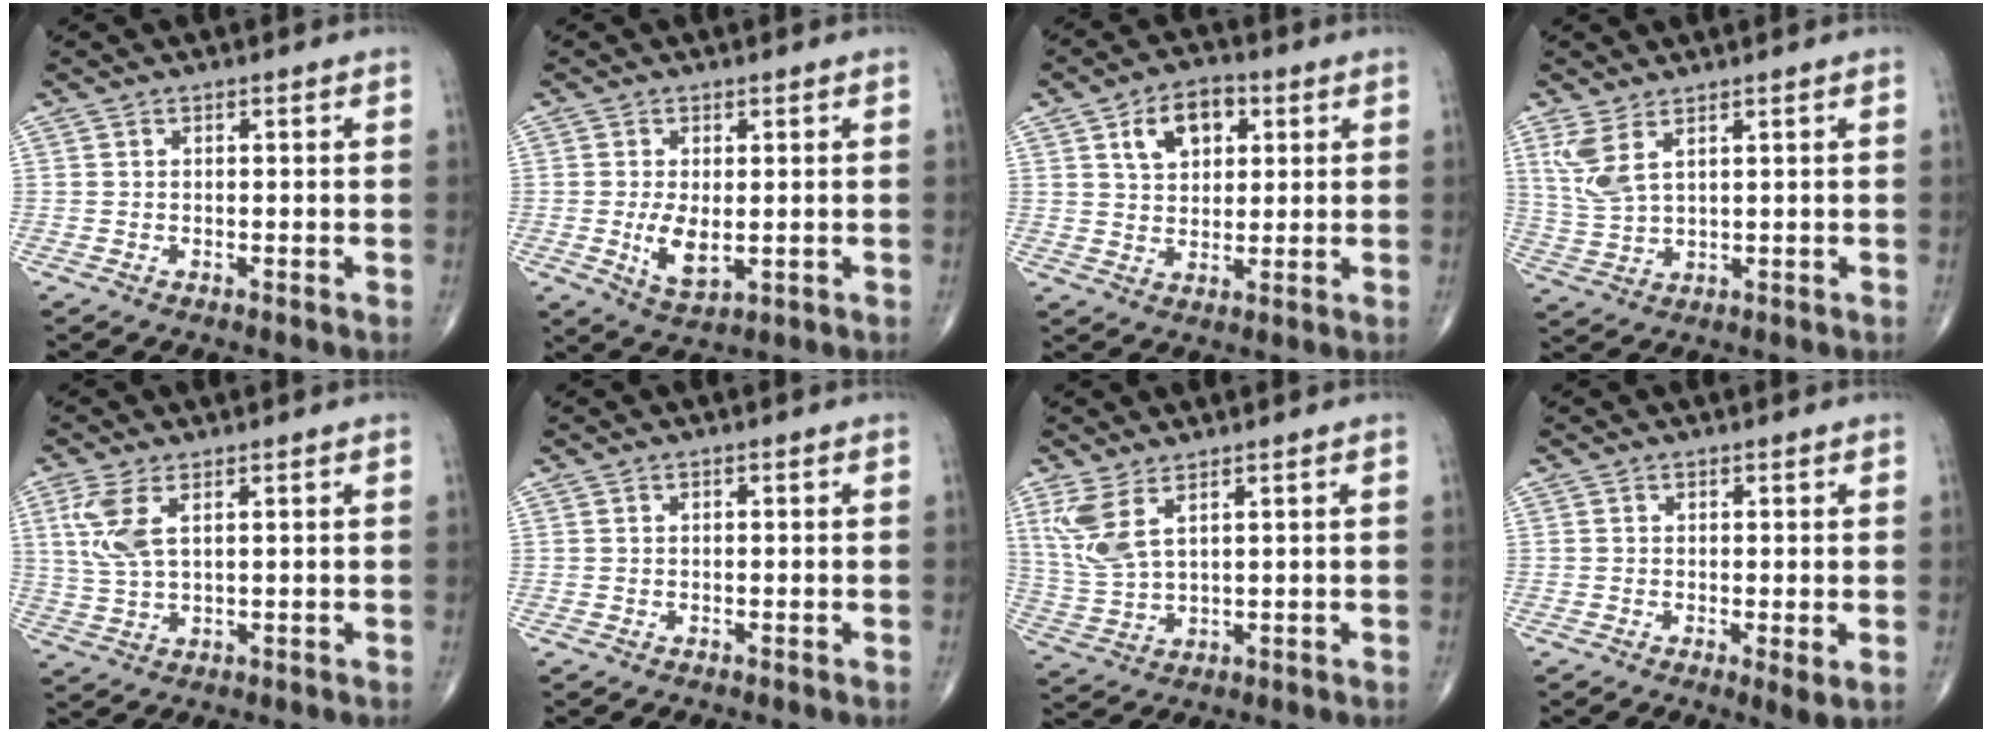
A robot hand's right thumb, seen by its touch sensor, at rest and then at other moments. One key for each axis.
{"total": 5.6, "fx": -0.5, "fy": 2.7, "fz": 4.9, "tx": -0.091, "ty": -0.015, "tz": 0.001}
{"total": 8.8, "fx": 3.4, "fy": 5.6, "fz": 5.8, "tx": -0.071, "ty": -0.004, "tz": 0.054}
{"total": 6.1, "fx": 3.1, "fy": 2.2, "fz": 4.7, "tx": -0.114, "ty": -0.012, "tz": 0.075}
{"total": 6.4, "fx": 2.4, "fy": 2.6, "fz": 5.4, "tx": -0.135, "ty": -0.003, "tz": 0.055}
{"total": 0.0}
{"total": 7.1, "fx": 3.6, "fy": 2.4, "fz": 5.6, "tx": -0.136, "ty": -0.014, "tz": 0.087}
{"total": 2.4, "fx": -0.3, "fy": 0.5, "fz": 2.3, "tx": -0.041, "ty": -0.011, "tz": -0.007}